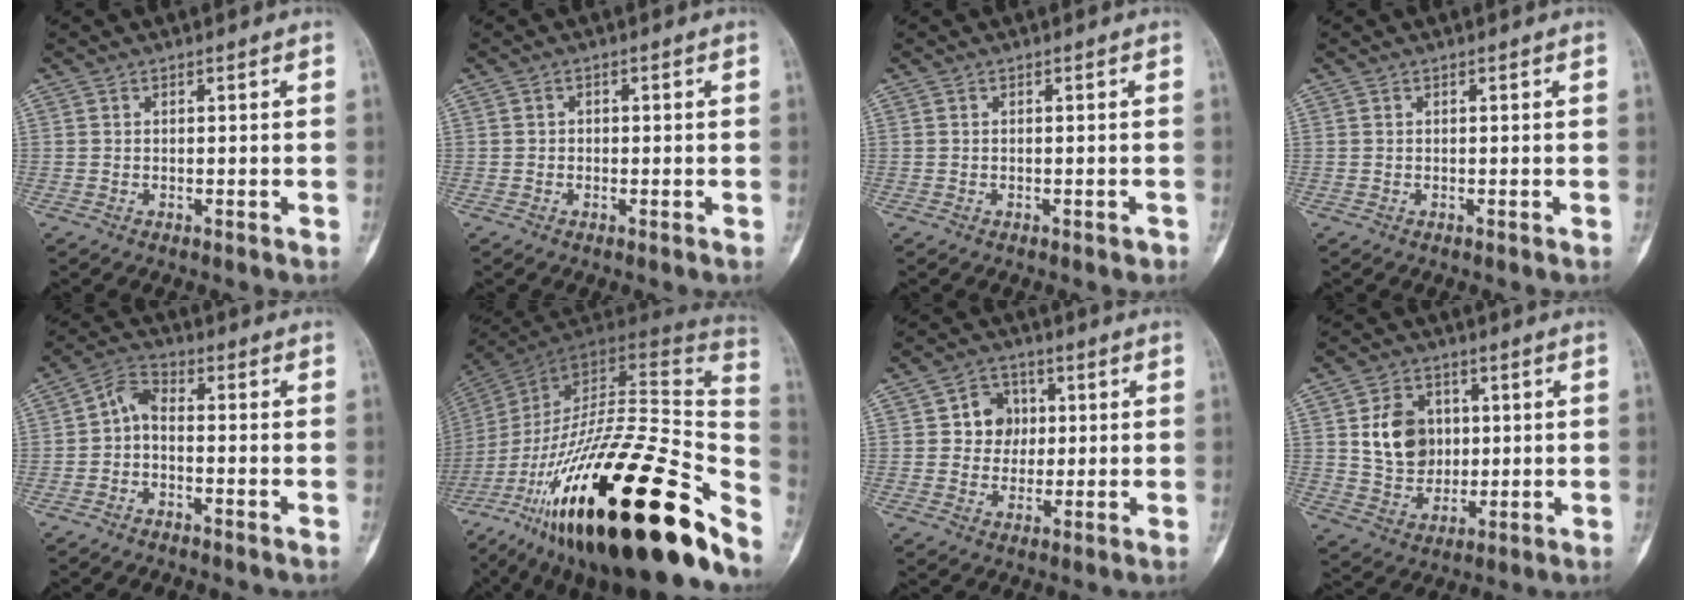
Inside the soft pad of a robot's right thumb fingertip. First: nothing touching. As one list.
[{"total": 0.9, "force": [-0.2, 0.9, 0.2], "torque": [0.010, 0.005, -0.005]}, {"total": 0.8, "force": [-0.5, 0.4, 0.5], "torque": [-0.009, 0.003, -0.005]}, {"total": 0.0}, {"total": 4.5, "force": [-1.3, 2.3, 3.6], "torque": [-0.066, 0.030, -0.037]}, {"total": 43.1, "force": [-21.6, 13.1, 34.9], "torque": [-0.488, 0.032, -0.342]}, {"total": 7.0, "force": [1.1, 6.2, 2.9], "torque": [-0.004, 0.006, 0.015]}, {"total": 10.9, "force": [1.9, 8.7, 6.2], "torque": [-0.070, -0.009, 0.039]}]